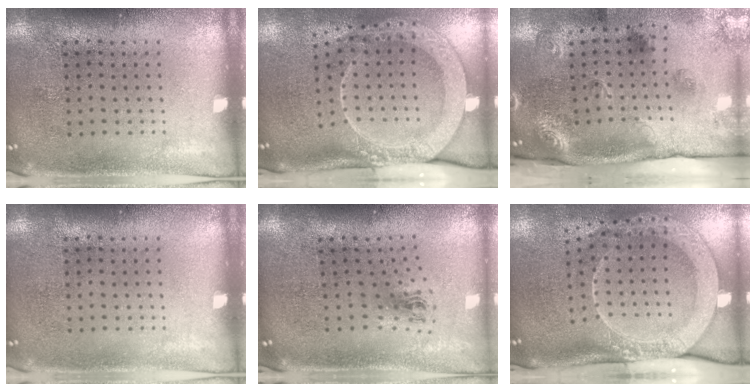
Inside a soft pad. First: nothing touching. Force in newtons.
{"total": 3.0, "press": 2.1, "slide": 2.1}
{"total": 3.1, "press": 2.0, "slide": 2.4}
{"total": 0.0}
{"total": 1.0, "press": 0.5, "slide": 0.9}
{"total": 3.0, "press": 2.1, "slide": 2.1}